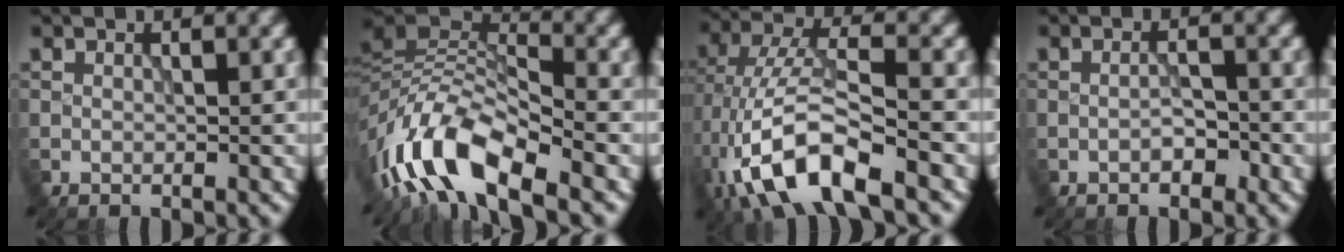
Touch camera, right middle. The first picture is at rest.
{"total": 10.2, "force": [-6.1, 3.7, 7.2], "torque": [-0.124, 0.009, -0.131]}
{"total": 9.8, "force": [-4.3, 3.6, 8.1], "torque": [-0.156, 0.017, -0.087]}
{"total": 1.7, "force": [-0.8, 0.7, 1.3], "torque": [-0.024, 0.001, -0.015]}